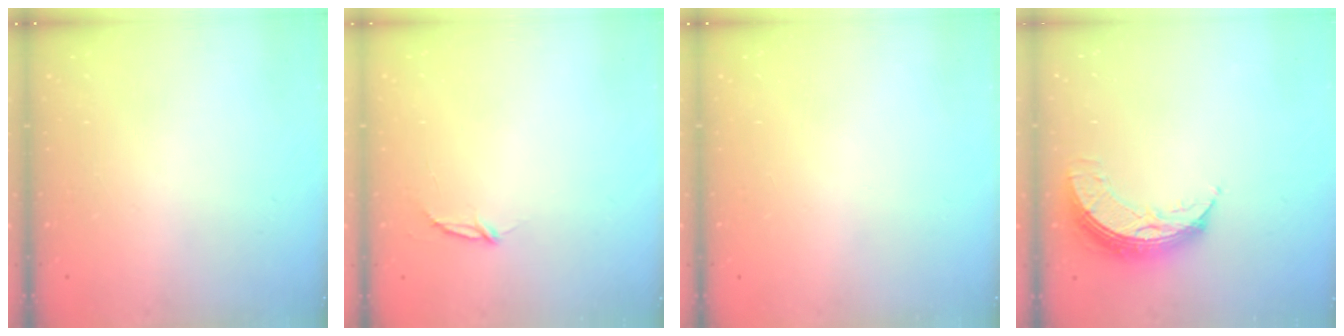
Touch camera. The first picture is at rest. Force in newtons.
{"total": 2.8, "press": 2.8, "slide": 0.3}
{"total": 0.0}
{"total": 9.8, "press": 9.8, "slide": 0.6}